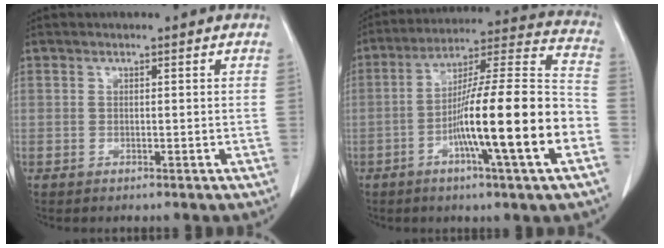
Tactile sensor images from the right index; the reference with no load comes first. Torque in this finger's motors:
{"motor_torque": [2.14, 0.00, 1.05, 0.21]}